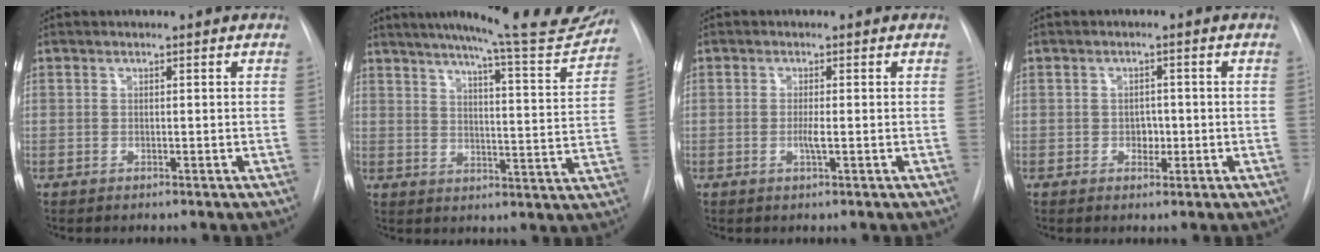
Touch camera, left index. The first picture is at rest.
{"total": 19.6, "force": [17.6, 1.2, 8.6], "torque": [-0.123, -0.048, 0.218]}
{"total": 1.3, "force": [-0.3, -0.1, 1.3], "torque": [-0.028, -0.005, -0.007]}
{"total": 1.8, "force": [-0.4, 1.4, 1.0], "torque": [-0.013, 0.001, -0.004]}